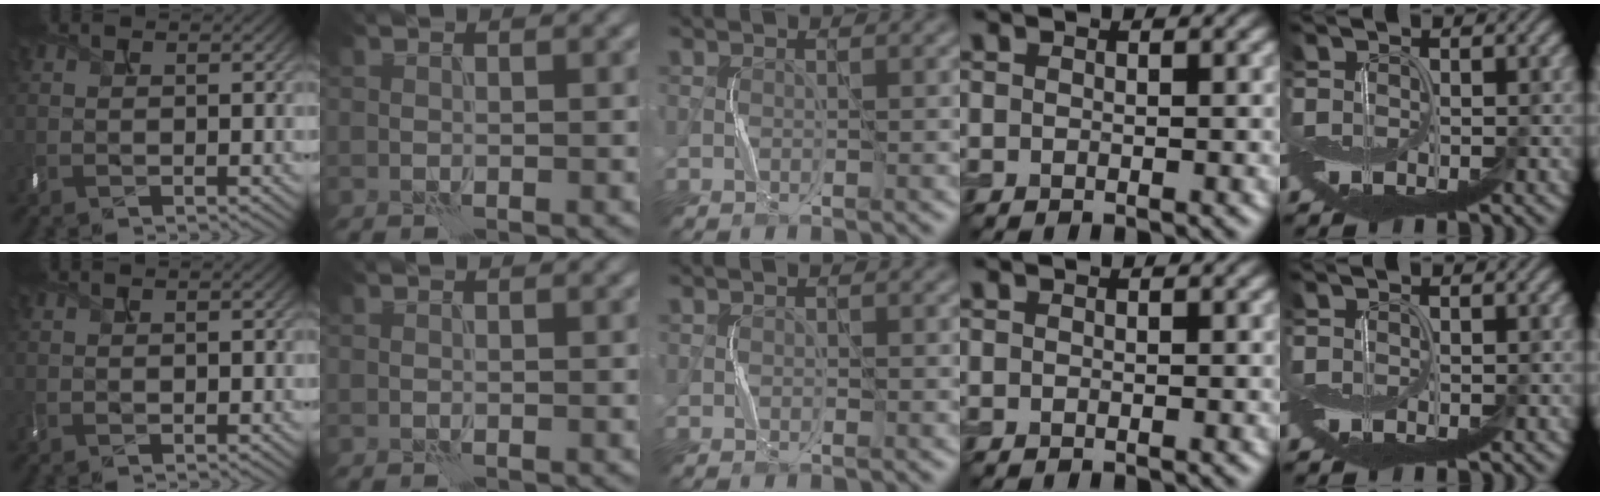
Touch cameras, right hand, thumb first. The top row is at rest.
{"thumb": {"total": 0.6, "force": [0.1, 0.3, 0.5], "torque": [-0.005, -0.006, 0.002]}, "middle": {"total": 0.5, "force": [0.0, 0.3, 0.4], "torque": [-0.004, 0.001, 0.000]}}